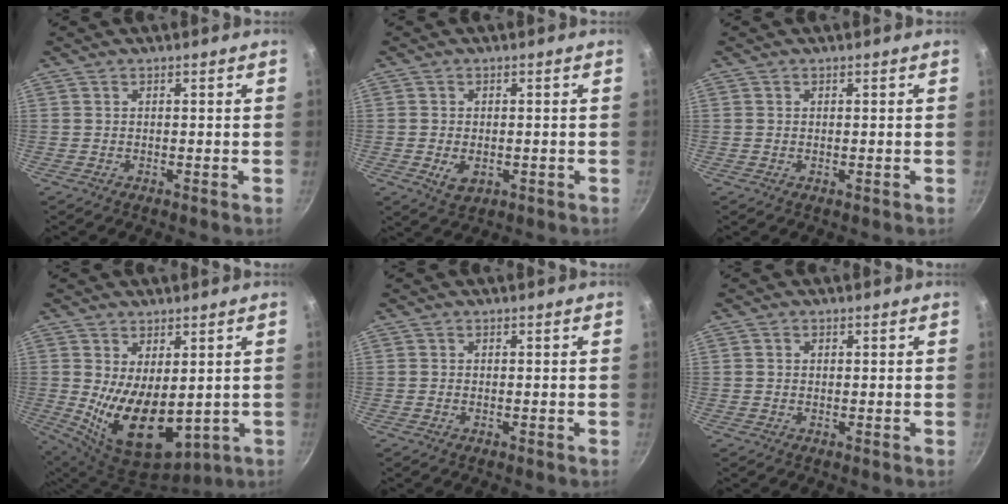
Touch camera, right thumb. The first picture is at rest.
{"total": 4.0, "force": [-0.9, 2.6, 2.9], "torque": [-0.046, -0.005, -0.009]}
{"total": 0.0}
{"total": 13.7, "force": [0.2, 7.7, 11.3], "torque": [-0.179, -0.036, 0.031]}
{"total": 0.0}
{"total": 0.8, "force": [0.2, 0.7, 0.3], "torque": [-0.004, 0.003, 0.002]}